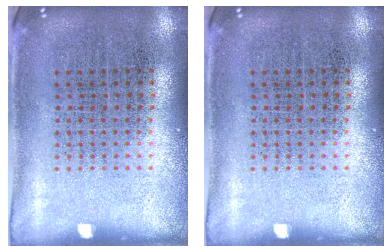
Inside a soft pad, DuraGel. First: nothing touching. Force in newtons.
{"total": 0.0}